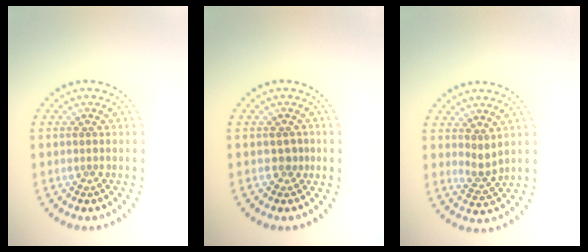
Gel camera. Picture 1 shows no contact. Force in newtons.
{"total": 0.9, "press": 0.7, "slide": 0.5}
{"total": 1.6, "press": 1.3, "slide": 1.1}